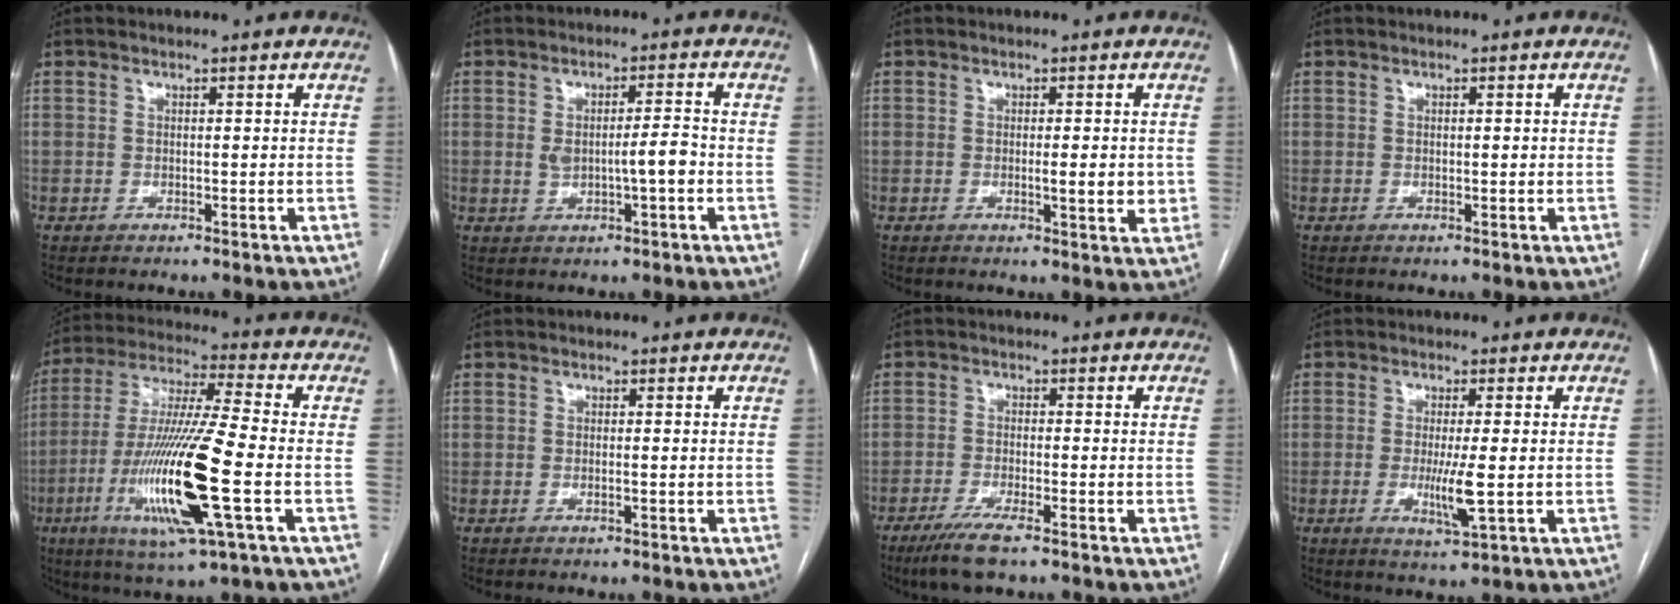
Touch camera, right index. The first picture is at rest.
{"total": 5.1, "force": [-0.6, 1.0, 5.0], "torque": [-0.091, 0.008, -0.003]}
{"total": 3.8, "force": [-0.2, 0.8, 3.7], "torque": [-0.052, -0.004, -0.004]}
{"total": 0.7, "force": [0.1, 0.2, 0.6], "torque": [-0.010, 0.001, 0.002]}
{"total": 18.9, "force": [-5.3, 0.8, 18.1], "torque": [-0.379, -0.023, -0.100]}
{"total": 0.5, "force": [-0.2, -0.1, 0.5], "torque": [-0.010, 0.001, -0.003]}
{"total": 6.0, "force": [-4.1, 0.4, 4.3], "torque": [-0.084, -0.016, -0.073]}
{"total": 5.4, "force": [-0.9, 0.0, 5.3], "torque": [-0.102, -0.014, -0.014]}